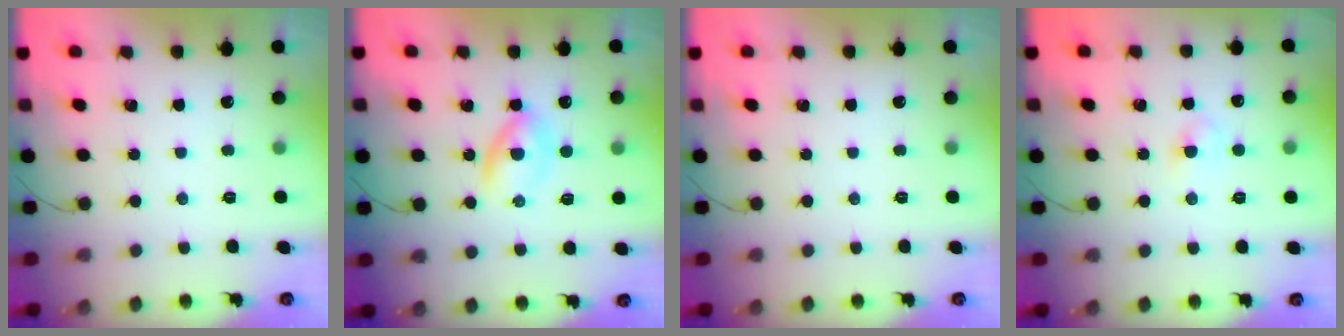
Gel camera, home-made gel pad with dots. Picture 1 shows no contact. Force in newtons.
{"total": 3.4, "press": 3.2, "slide": 1.1}
{"total": 0.0}
{"total": 3.2, "press": 3.0, "slide": 1.0}